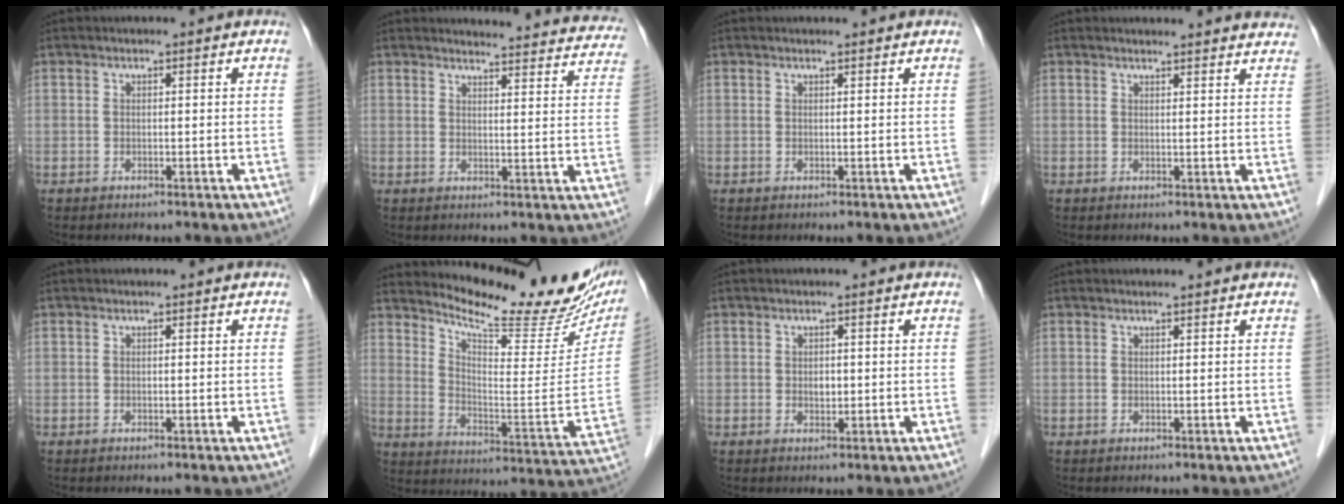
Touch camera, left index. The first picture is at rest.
{"total": 19.1, "force": [18.6, 2.9, 3.3], "torque": [-0.015, -0.066, 0.187]}
{"total": 1.0, "force": [1.0, 0.0, 0.1], "torque": [-0.007, 0.003, 0.014]}
{"total": 10.7, "force": [10.4, 1.3, 2.1], "torque": [-0.001, -0.010, 0.092]}
{"total": 0.0}
{"total": 20.5, "force": [18.2, 3.4, 8.7], "torque": [-0.134, -0.071, 0.245]}
{"total": 1.4, "force": [-0.1, 1.0, 0.9], "torque": [-0.015, -0.003, 0.000]}
{"total": 0.8, "force": [0.8, 0.0, 0.1], "torque": [-0.008, 0.003, 0.010]}